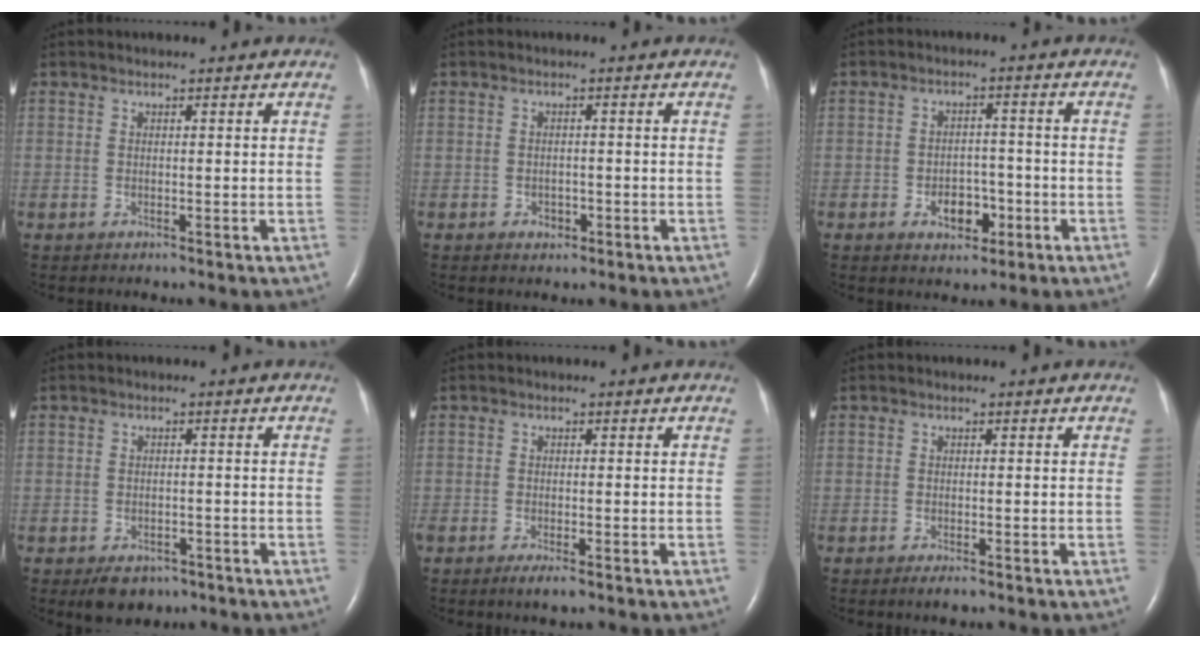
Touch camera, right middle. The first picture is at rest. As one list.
[{"total": 1.5, "force": [-0.7, 1.1, 0.6], "torque": [-0.009, 0.003, -0.007]}, {"total": 4.7, "force": [-2.0, 3.0, 3.0], "torque": [-0.042, 0.009, -0.026]}, {"total": 4.1, "force": [-2.9, 2.5, 1.6], "torque": [-0.025, 0.000, -0.034]}, {"total": 2.3, "force": [-1.5, 0.5, 1.7], "torque": [-0.033, -0.005, -0.025]}, {"total": 1.6, "force": [-1.1, 0.4, 1.2], "torque": [-0.023, -0.004, -0.016]}]